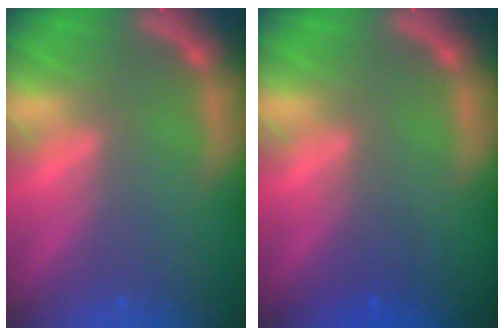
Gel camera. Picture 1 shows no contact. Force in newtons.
{"total": 1.5}